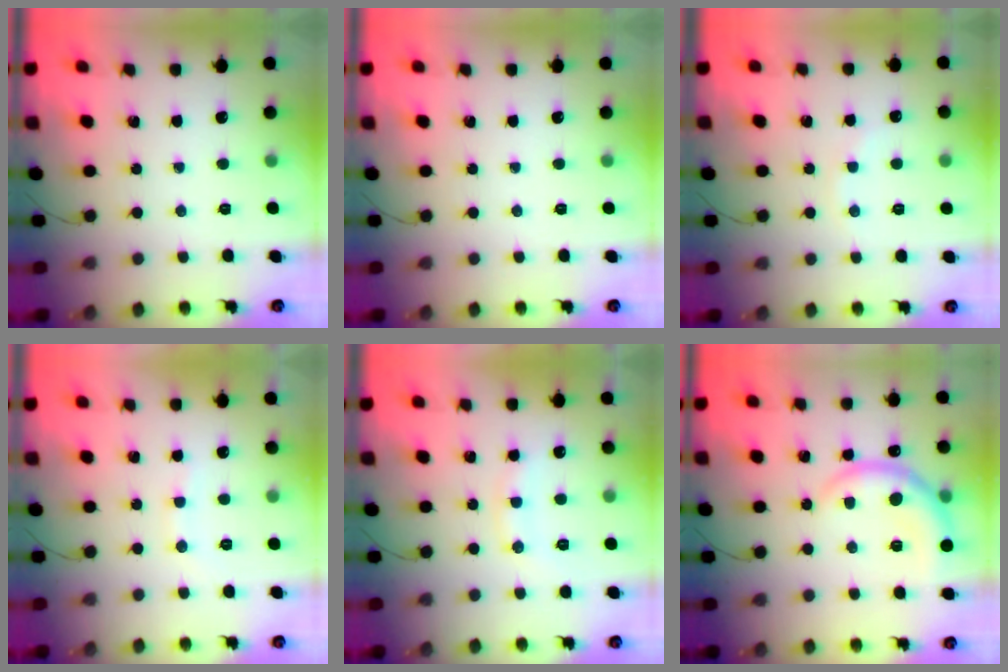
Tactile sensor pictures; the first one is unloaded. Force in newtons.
{"total": 0.0}
{"total": 3.6, "press": 3.5, "slide": 1.0}
{"total": 3.5, "press": 3.4, "slide": 0.9}
{"total": 8.9, "press": 8.8, "slide": 1.1}
{"total": 8.6, "press": 8.5, "slide": 0.5}